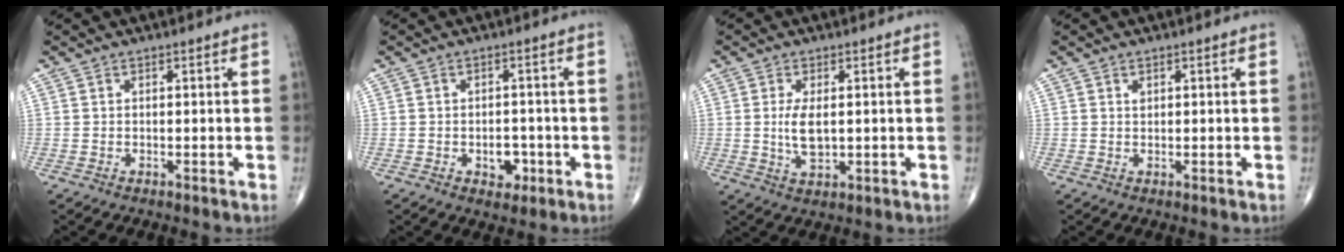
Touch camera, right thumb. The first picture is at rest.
{"total": 4.0, "force": [-1.4, 2.8, 2.5], "torque": [-0.013, 0.008, -0.016]}
{"total": 5.3, "force": [0.3, 2.4, 4.7], "torque": [-0.092, -0.011, 0.009]}
{"total": 0.8, "force": [0.4, 0.5, 0.5], "torque": [-0.005, -0.001, 0.007]}